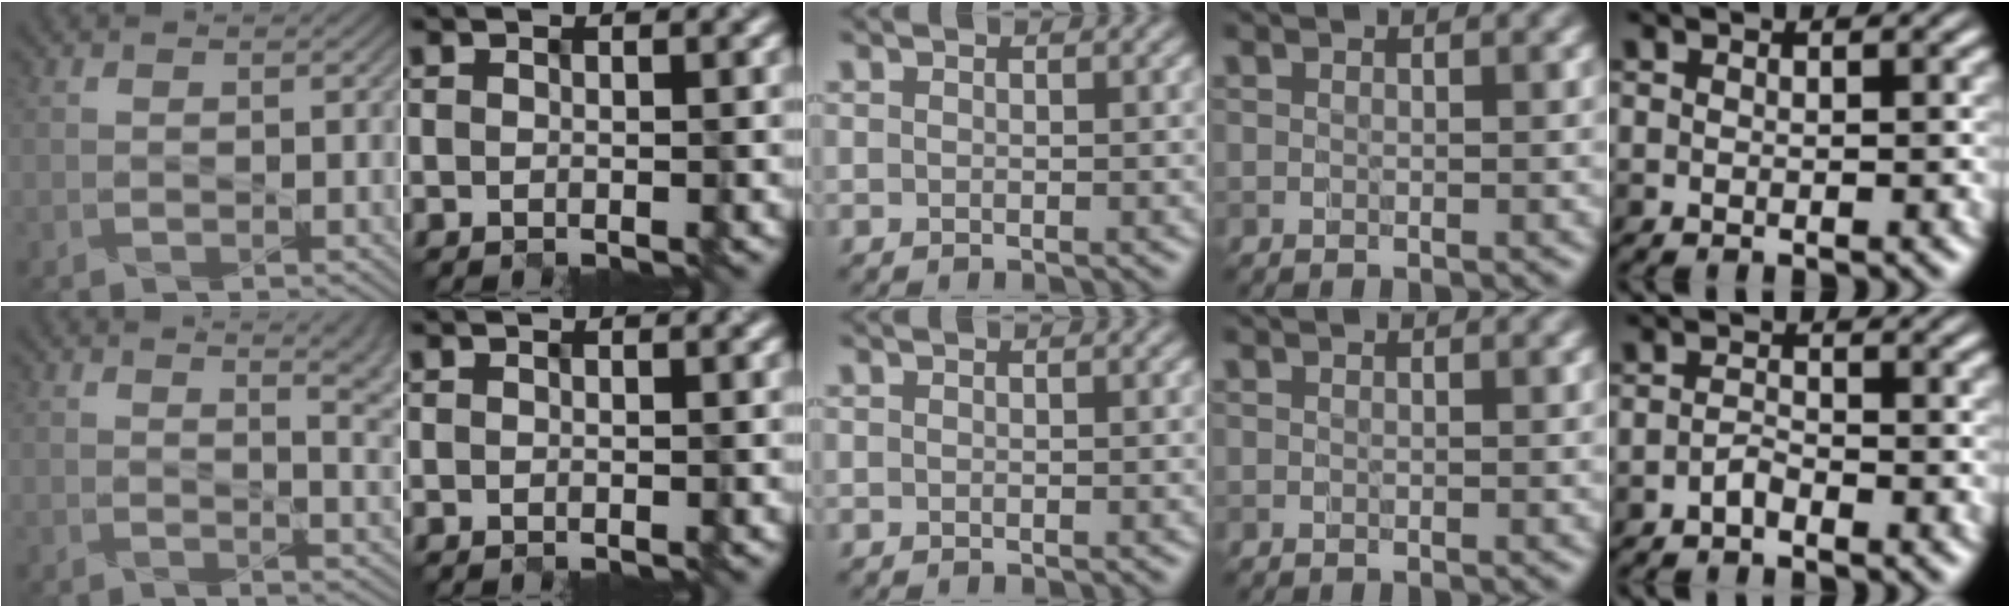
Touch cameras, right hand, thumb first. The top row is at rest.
{"thumb": {"total": 8.4, "force": [4.3, 3.1, 6.6], "torque": [-0.058, 0.026, 0.047]}, "little": {"total": 2.2, "force": [-2.1, 0.2, 0.7], "torque": [-0.017, 0.001, -0.044]}}